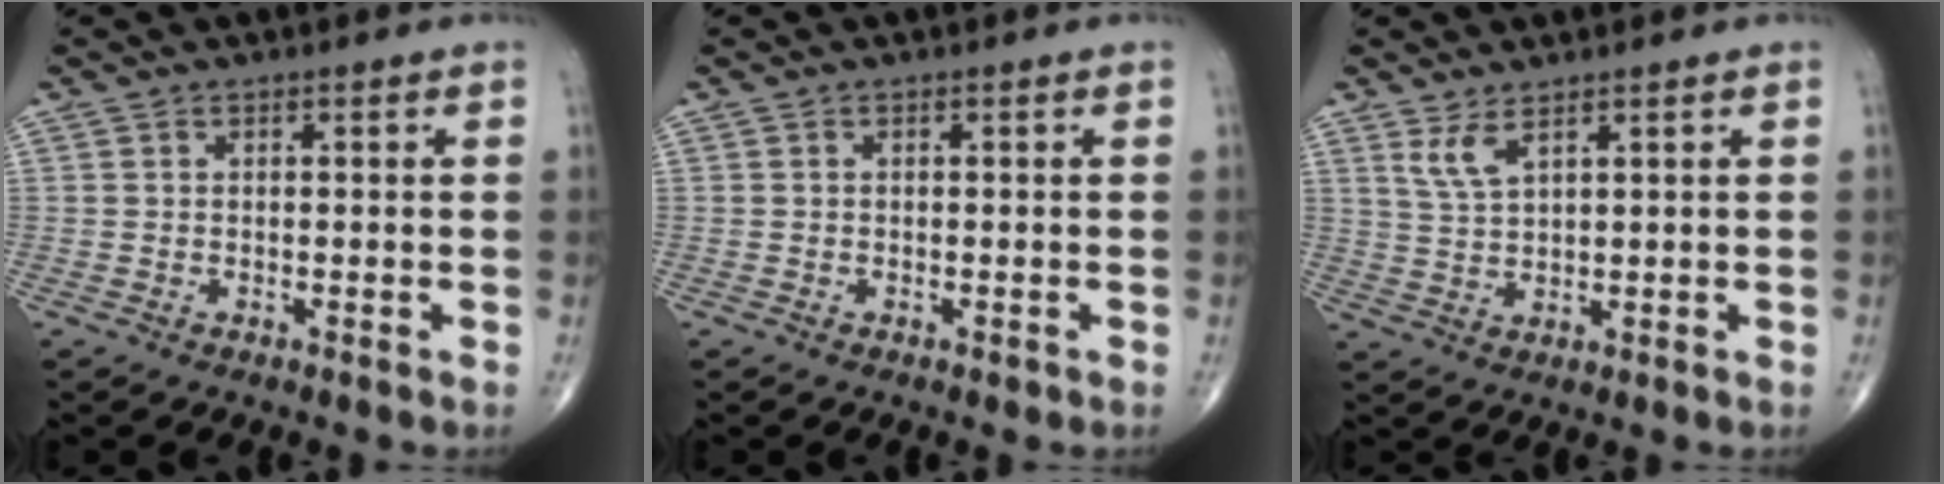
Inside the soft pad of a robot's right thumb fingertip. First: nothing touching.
{"total": 0.5, "force": [-0.2, 0.3, 0.4], "torque": [-0.005, -0.001, -0.003]}
{"total": 3.8, "force": [2.5, 1.1, 2.7], "torque": [-0.058, -0.016, 0.058]}